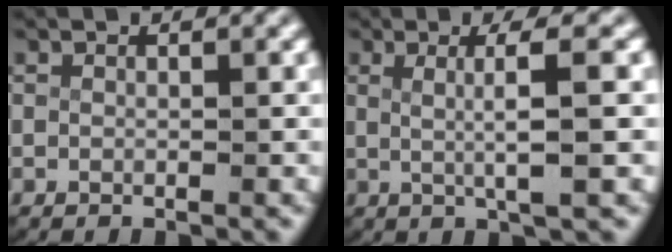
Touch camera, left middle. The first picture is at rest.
{"total": 4.0, "force": [0.8, 0.0, 3.9], "torque": [-0.063, -0.001, 0.017]}